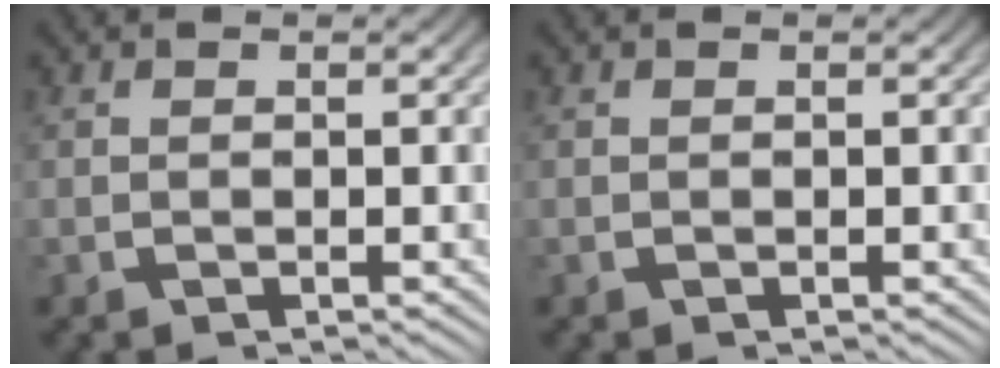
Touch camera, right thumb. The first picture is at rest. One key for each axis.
{"total": 0.0}